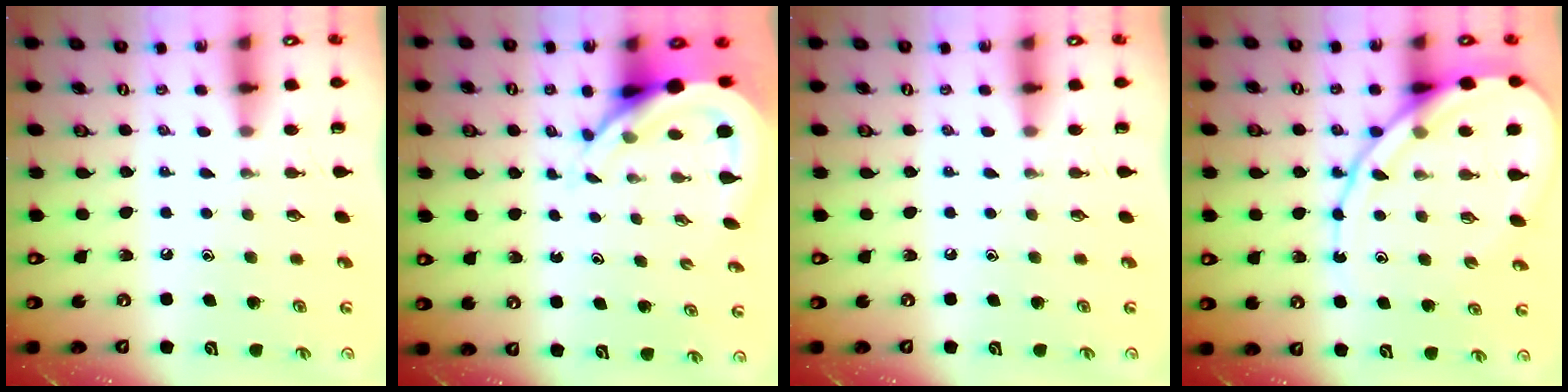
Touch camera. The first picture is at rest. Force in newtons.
{"total": 7.5, "press": 7.4, "slide": 0.9}
{"total": 0.0}
{"total": 14.7, "press": 14.6, "slide": 1.7}